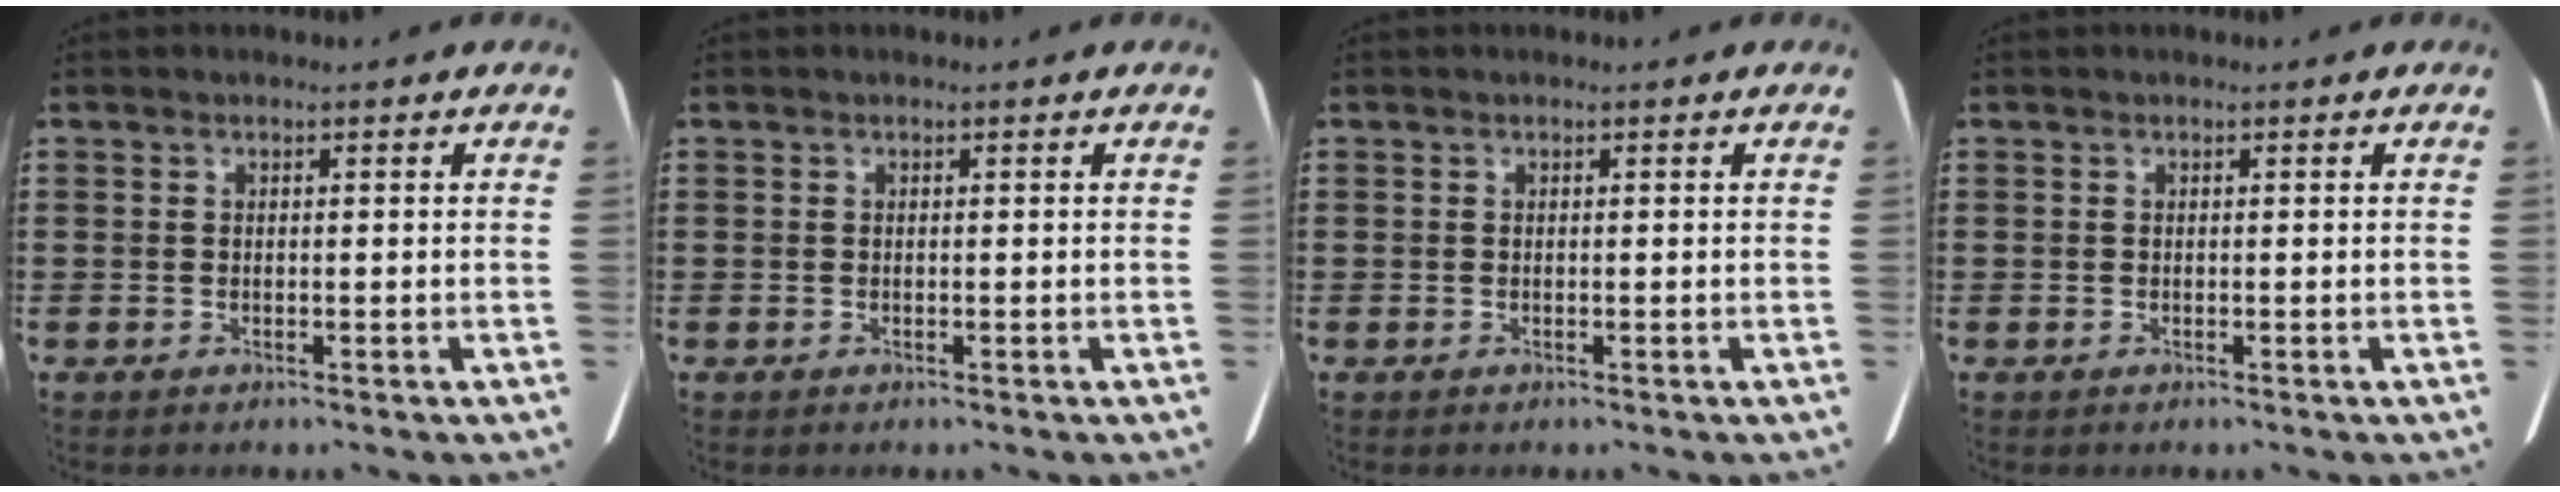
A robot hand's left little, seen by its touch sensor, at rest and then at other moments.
{"total": 0.0}
{"total": 0.0}
{"total": 0.0}